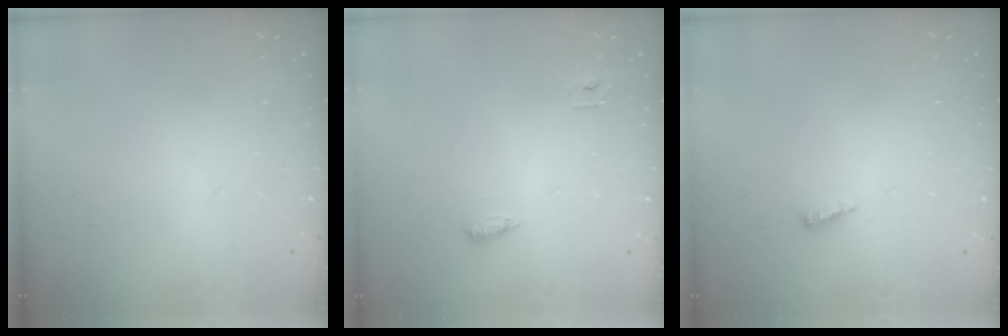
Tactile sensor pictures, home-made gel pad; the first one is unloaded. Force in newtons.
{"total": 5.4, "press": 5.3, "slide": 1.2}
{"total": 2.5, "press": 2.5, "slide": 0.2}